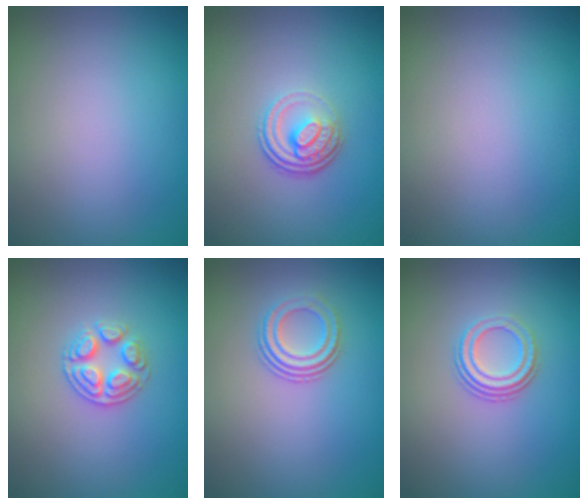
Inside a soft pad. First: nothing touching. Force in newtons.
{"total": 3.6, "press": 2.5, "slide": 2.7}
{"total": 0.0}
{"total": 2.9, "press": 2.7, "slide": 1.0}
{"total": 2.8, "press": 2.1, "slide": 1.9}
{"total": 3.0, "press": 2.2, "slide": 2.0}